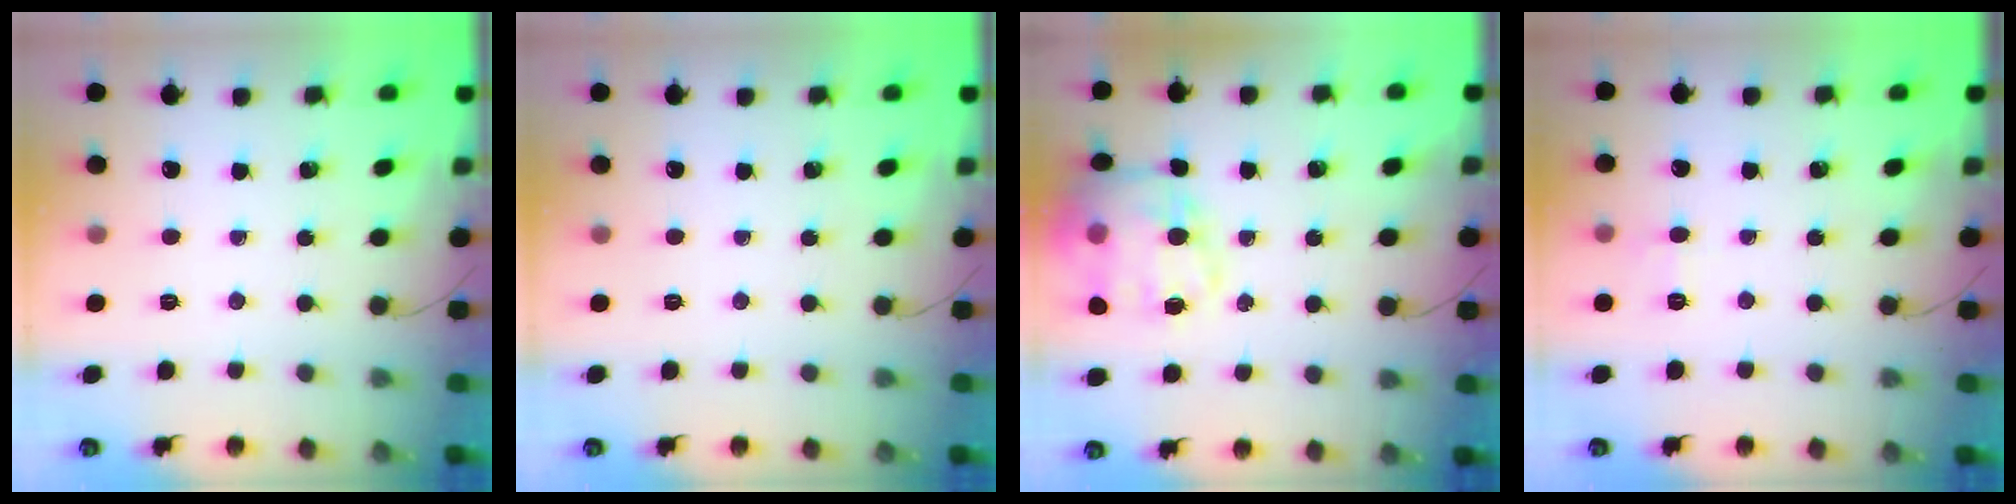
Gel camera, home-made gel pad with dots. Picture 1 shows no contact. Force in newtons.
{"total": 0.0}
{"total": 17.2, "press": 17.0, "slide": 3.0}
{"total": 4.7, "press": 4.5, "slide": 1.4}